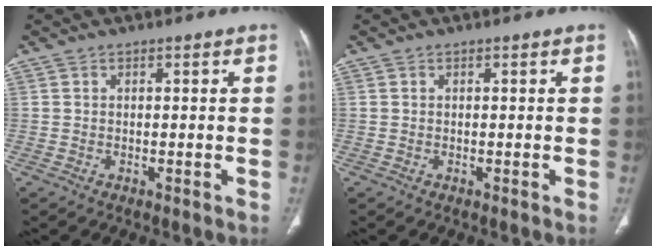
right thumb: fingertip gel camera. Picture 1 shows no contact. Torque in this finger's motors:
{"motor_torque": [-0.01, 0.01, -0.01, 0.01, 0.00]}